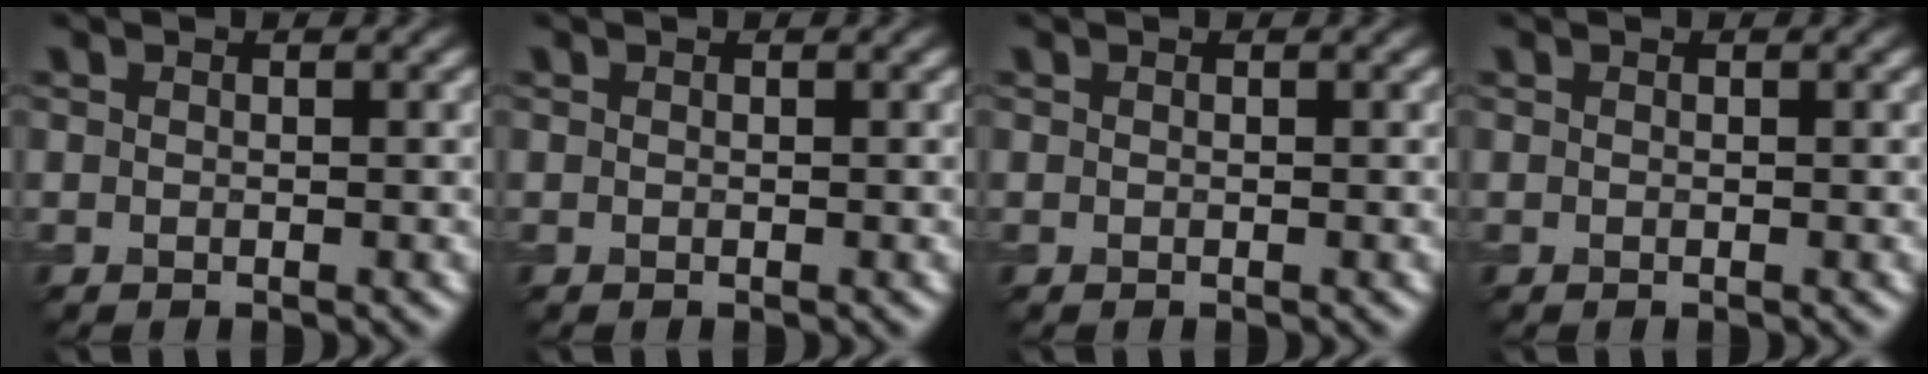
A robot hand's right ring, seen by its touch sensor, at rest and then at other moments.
{"total": 0.0}
{"total": 0.0}
{"total": 0.0}